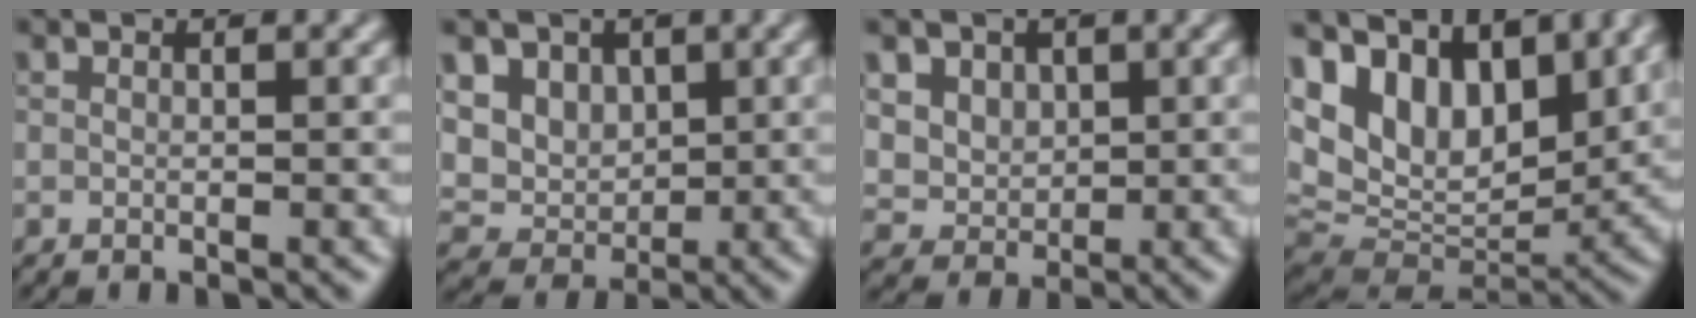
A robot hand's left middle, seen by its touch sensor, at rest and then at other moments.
{"total": 7.6, "force": [2.9, 6.0, 3.6], "torque": [-0.074, 0.008, 0.046]}
{"total": 4.8, "force": [2.1, 3.9, 2.0], "torque": [-0.040, 0.000, 0.037]}
{"total": 11.9, "force": [6.9, 6.6, 7.1], "torque": [-0.160, 0.025, 0.121]}